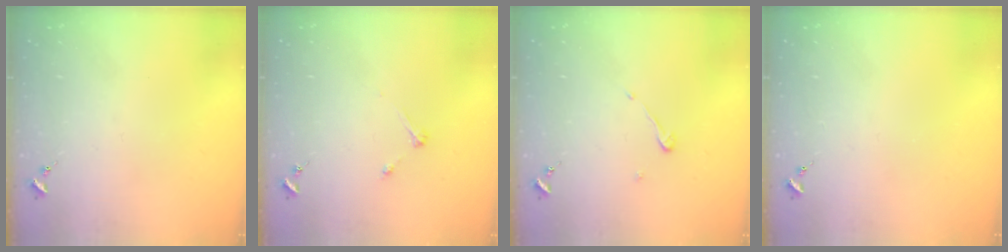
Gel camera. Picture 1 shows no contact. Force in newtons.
{"total": 3.2, "press": 3.2, "slide": 0.4}
{"total": 3.9, "press": 3.9, "slide": 0.3}
{"total": 0.0}